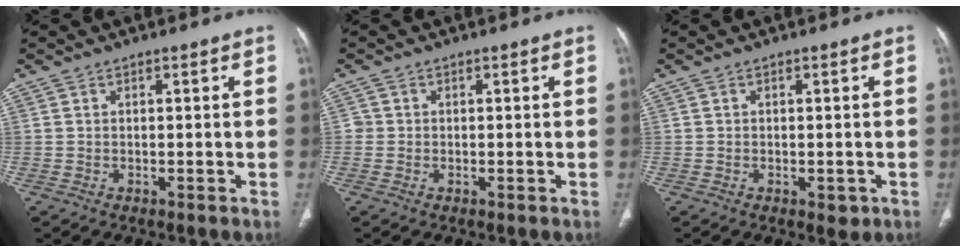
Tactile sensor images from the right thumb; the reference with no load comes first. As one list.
[{"total": 1.0, "force": [-0.1, 1.0, 0.1], "torque": [0.004, 0.004, -0.004]}, {"total": 2.0, "force": [-0.7, 1.2, 1.4], "torque": [-0.009, -0.001, -0.005]}]